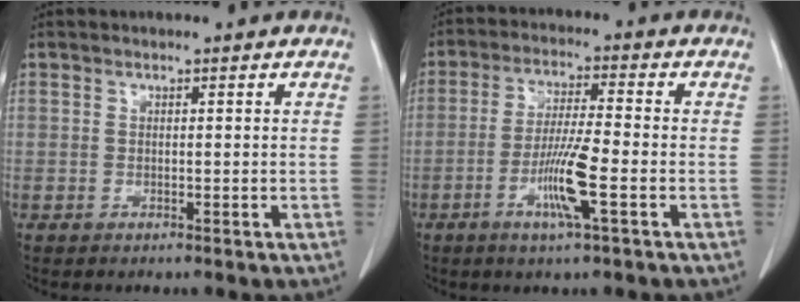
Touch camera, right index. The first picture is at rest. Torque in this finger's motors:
{"motor_torque": [0.18, 0.08, 0.13, 0.11]}